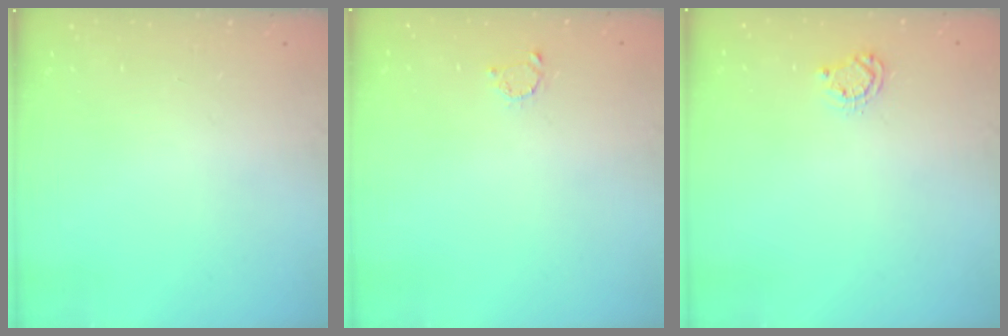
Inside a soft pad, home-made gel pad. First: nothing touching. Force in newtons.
{"total": 2.2, "press": 2.2, "slide": 0.4}
{"total": 5.7, "press": 5.6, "slide": 0.7}